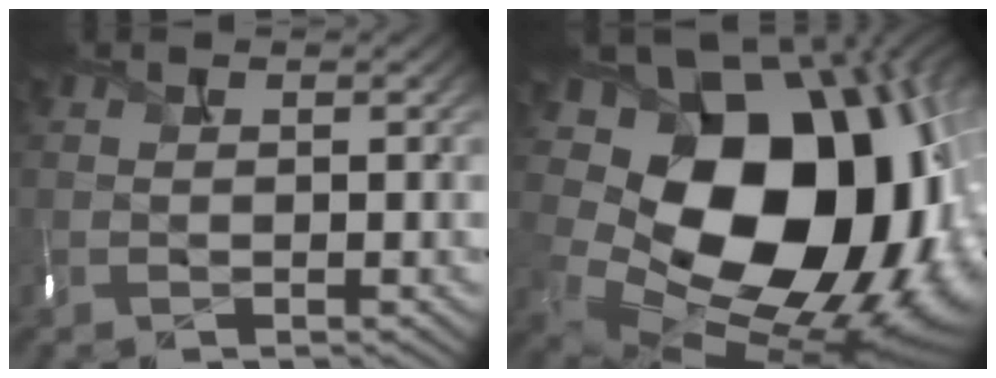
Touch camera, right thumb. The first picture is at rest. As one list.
[{"total": 19.9, "force": [2.1, 15.0, 13.0], "torque": [-0.209, -0.037, 0.077]}]